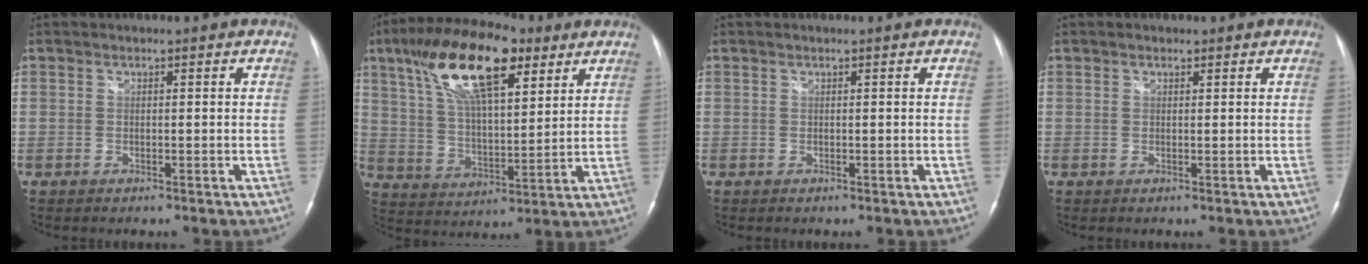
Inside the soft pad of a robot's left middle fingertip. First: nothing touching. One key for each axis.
{"total": 18.1, "fx": 9.9, "fy": 6.0, "fz": 14.0, "tx": -0.269, "ty": 0.028, "tz": 0.179}
{"total": 0.0}
{"total": 0.6, "fx": 0.5, "fy": 0.4, "fz": 0.1, "tx": -0.002, "ty": -0.001, "tz": 0.005}